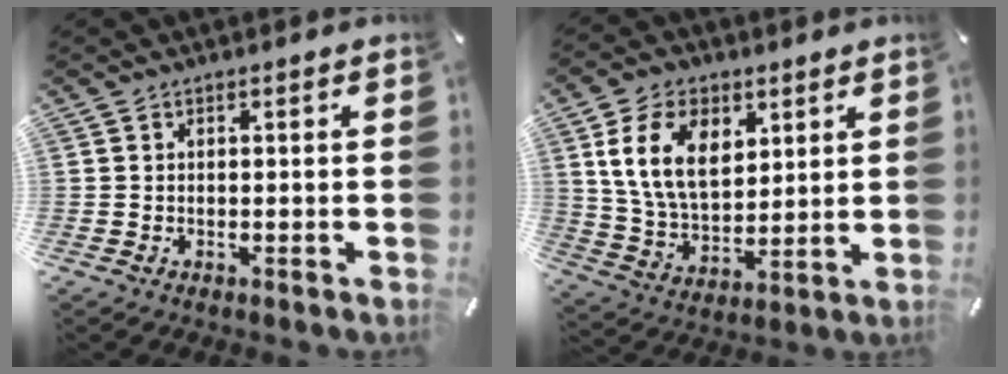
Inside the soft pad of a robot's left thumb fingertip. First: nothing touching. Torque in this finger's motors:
{"motor_torque": [2.32, 2.17, 1.41, -1.36, 0.27]}